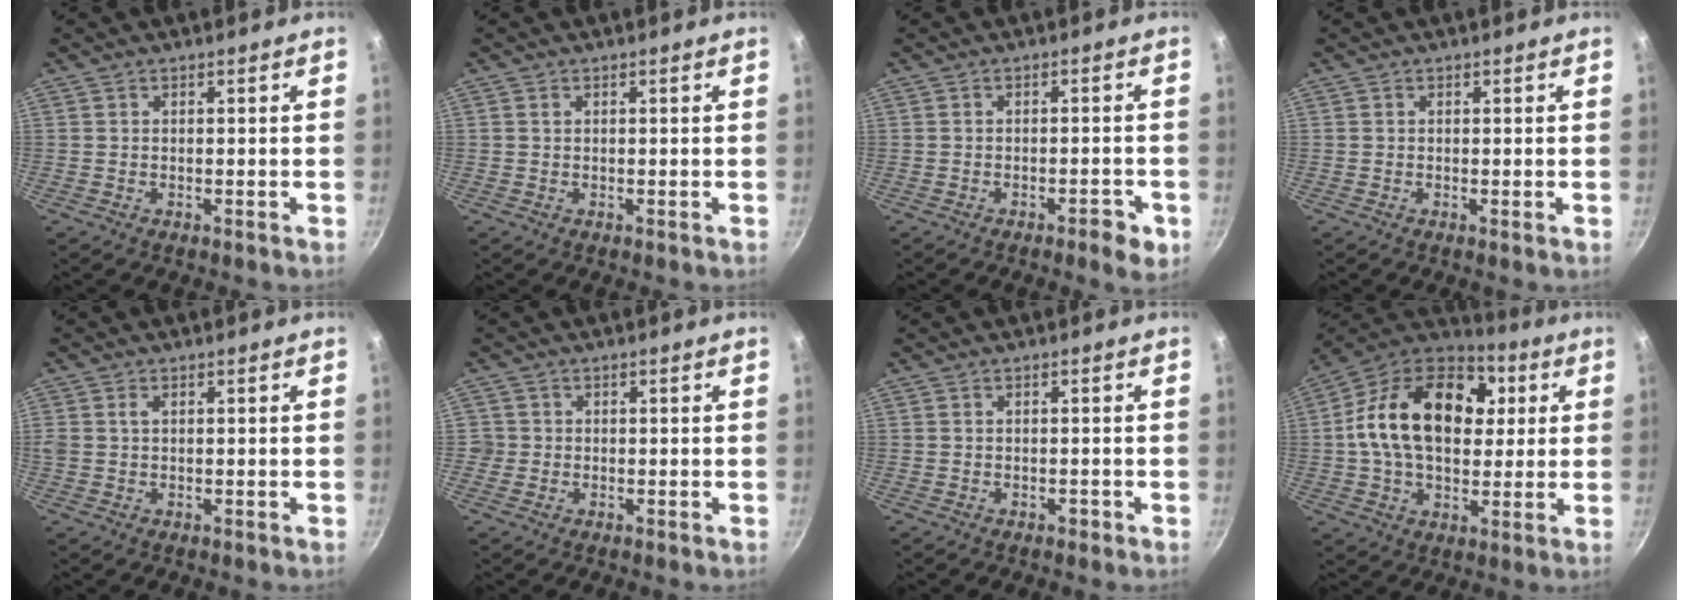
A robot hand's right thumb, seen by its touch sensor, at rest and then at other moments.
{"total": 0.5, "force": [0.2, 0.4, 0.3], "torque": [-0.005, 0.000, 0.003]}
{"total": 4.2, "force": [-2.1, 1.4, 3.3], "torque": [-0.038, 0.008, -0.028]}
{"total": 0.6, "force": [0.0, 0.1, 0.6], "torque": [-0.013, -0.004, -0.001]}
{"total": 1.9, "force": [0.5, 1.3, 1.3], "torque": [-0.038, 0.008, 0.013]}
{"total": 2.1, "force": [-0.2, 2.1, 0.0], "torque": [0.015, 0.008, -0.005]}
{"total": 0.9, "force": [-0.5, 0.6, 0.5], "torque": [-0.003, 0.002, -0.008]}
{"total": 23.3, "force": [3.3, 15.5, 17.1], "torque": [-0.274, 0.019, 0.050]}